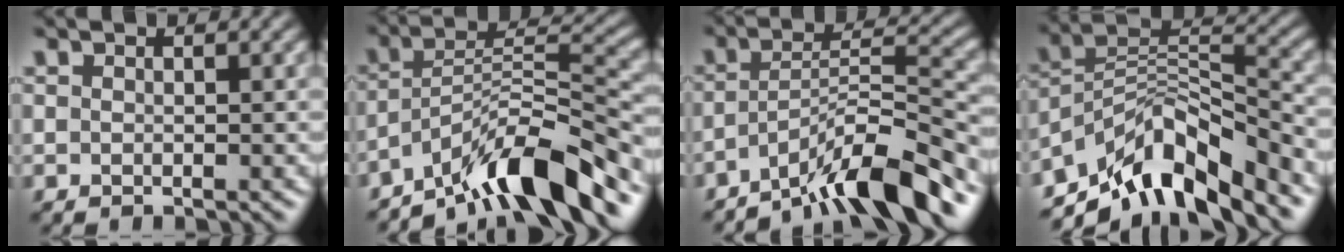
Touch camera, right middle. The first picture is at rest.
{"total": 9.8, "force": [-7.5, 1.6, 6.1], "torque": [-0.090, 0.021, -0.132]}
{"total": 8.7, "force": [-6.6, 1.3, 5.5], "torque": [-0.081, 0.017, -0.112]}
{"total": 9.6, "force": [-7.2, 3.5, 5.4], "torque": [-0.079, 0.009, -0.135]}